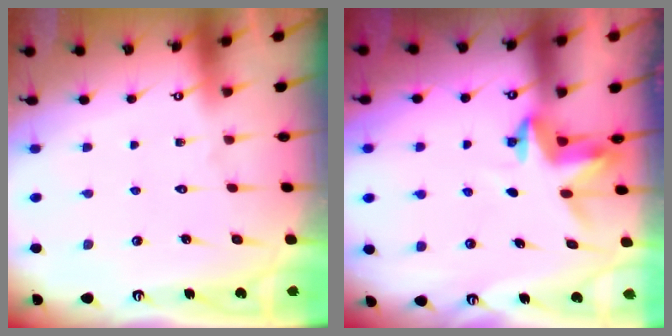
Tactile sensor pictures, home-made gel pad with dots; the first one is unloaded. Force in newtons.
{"total": 3.4, "press": 3.4, "slide": 0.1}